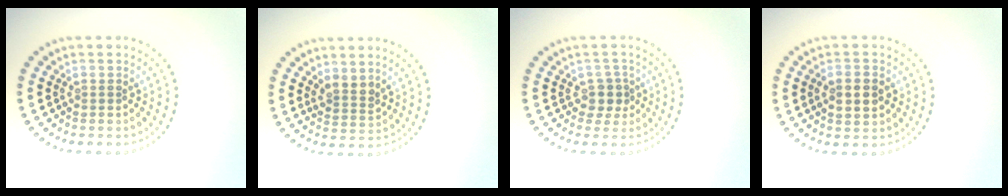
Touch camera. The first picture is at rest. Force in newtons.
{"total": 2.0, "press": 1.6, "slide": 1.2}
{"total": 1.8, "press": 1.4, "slide": 1.1}
{"total": 2.6, "press": 2.6, "slide": 0.1}